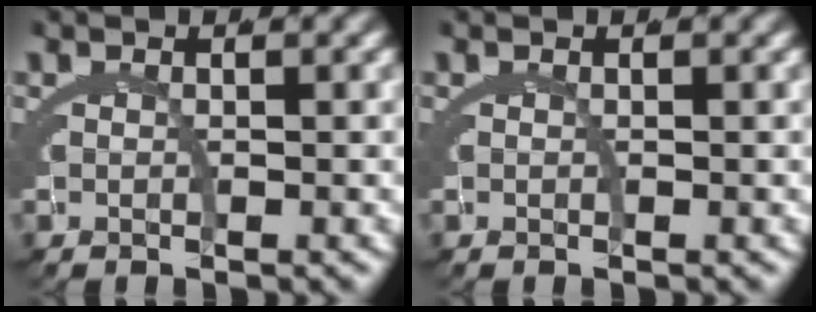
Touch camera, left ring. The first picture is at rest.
{"total": 0.0}